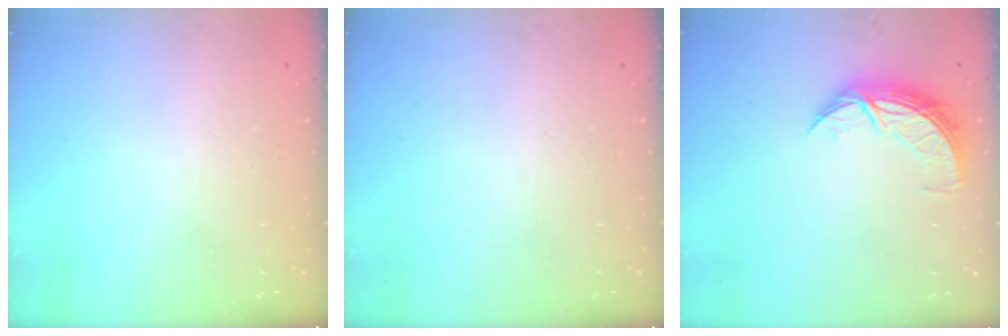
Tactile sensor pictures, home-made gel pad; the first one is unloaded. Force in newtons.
{"total": 0.0}
{"total": 9.6, "press": 9.6, "slide": 1.0}